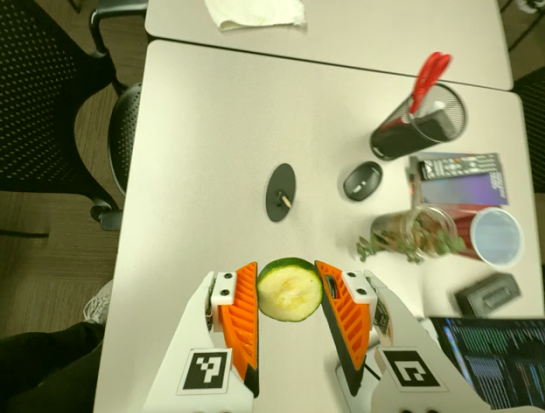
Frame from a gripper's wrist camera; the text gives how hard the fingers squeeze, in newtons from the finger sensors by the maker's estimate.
{"total": 8.4, "left": 8.3, "right": 8.4}